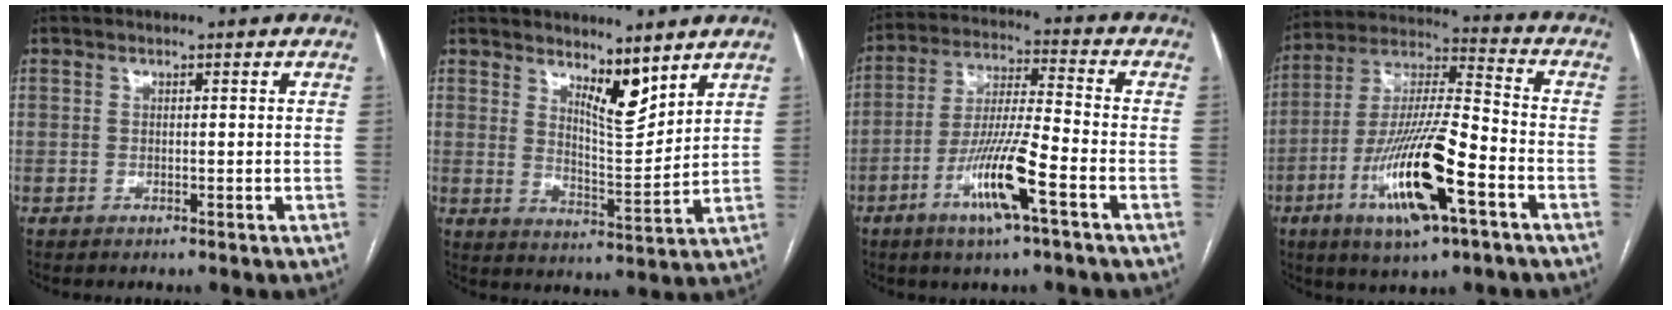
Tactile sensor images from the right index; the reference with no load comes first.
{"total": 6.2, "force": [4.8, 1.3, 3.8], "torque": [-0.069, -0.020, 0.086]}
{"total": 11.6, "force": [-5.4, 0.6, 10.3], "torque": [-0.198, -0.008, -0.102]}
{"total": 17.5, "force": [-7.1, 2.9, 15.8], "torque": [-0.312, -0.013, -0.122]}